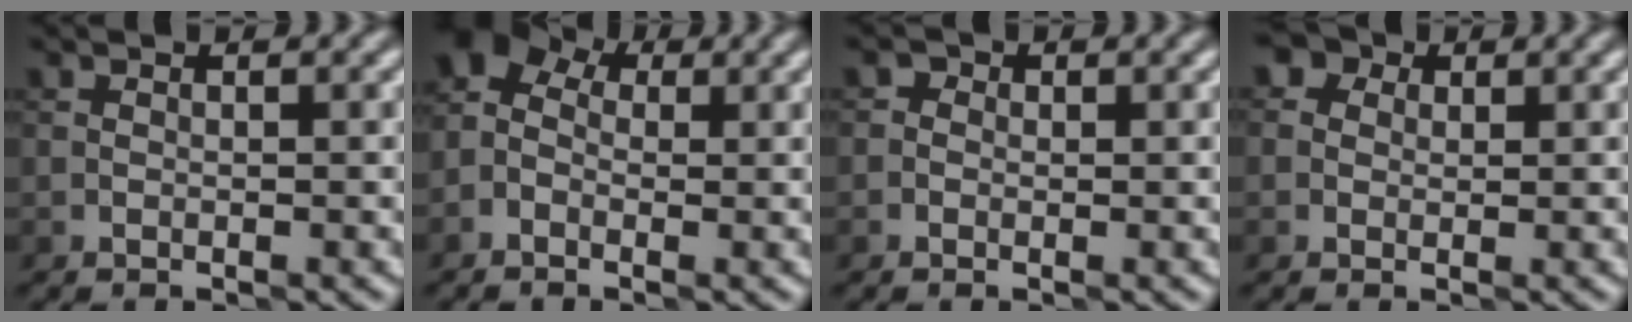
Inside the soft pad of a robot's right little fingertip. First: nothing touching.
{"total": 4.4, "force": [0.2, 3.4, 2.8], "torque": [-0.051, 0.025, -0.009]}
{"total": 1.2, "force": [0.2, 1.1, 0.5], "torque": [0.007, 0.000, -0.011]}
{"total": 4.0, "force": [1.8, 3.1, 1.9], "torque": [-0.009, 0.026, -0.014]}